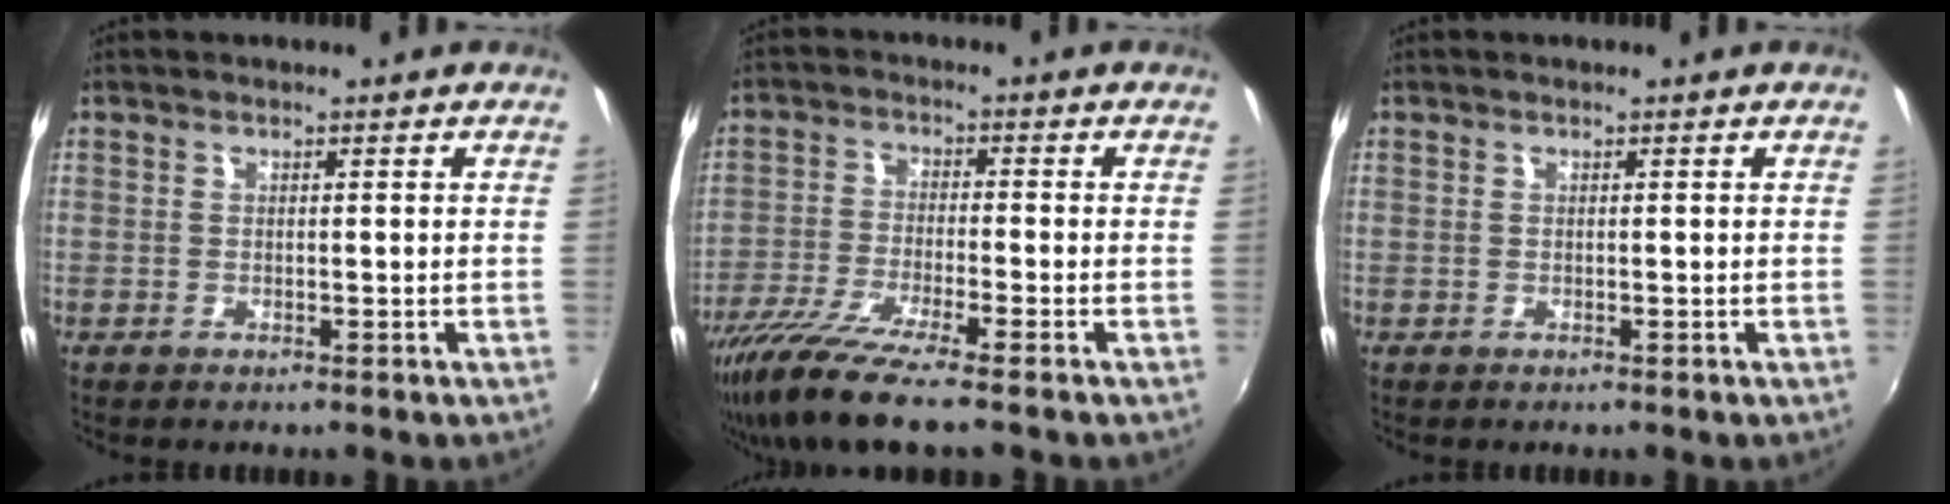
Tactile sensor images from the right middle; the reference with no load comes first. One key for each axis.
{"total": 11.5, "fx": -8.7, "fy": 0.7, "fz": 7.4, "tx": -0.163, "ty": -0.039, "tz": -0.161}
{"total": 0.0}